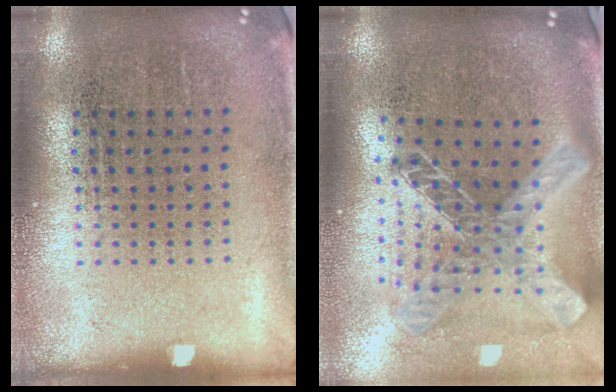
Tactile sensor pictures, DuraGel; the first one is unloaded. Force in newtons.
{"total": 2.1, "press": 1.7, "slide": 1.2}